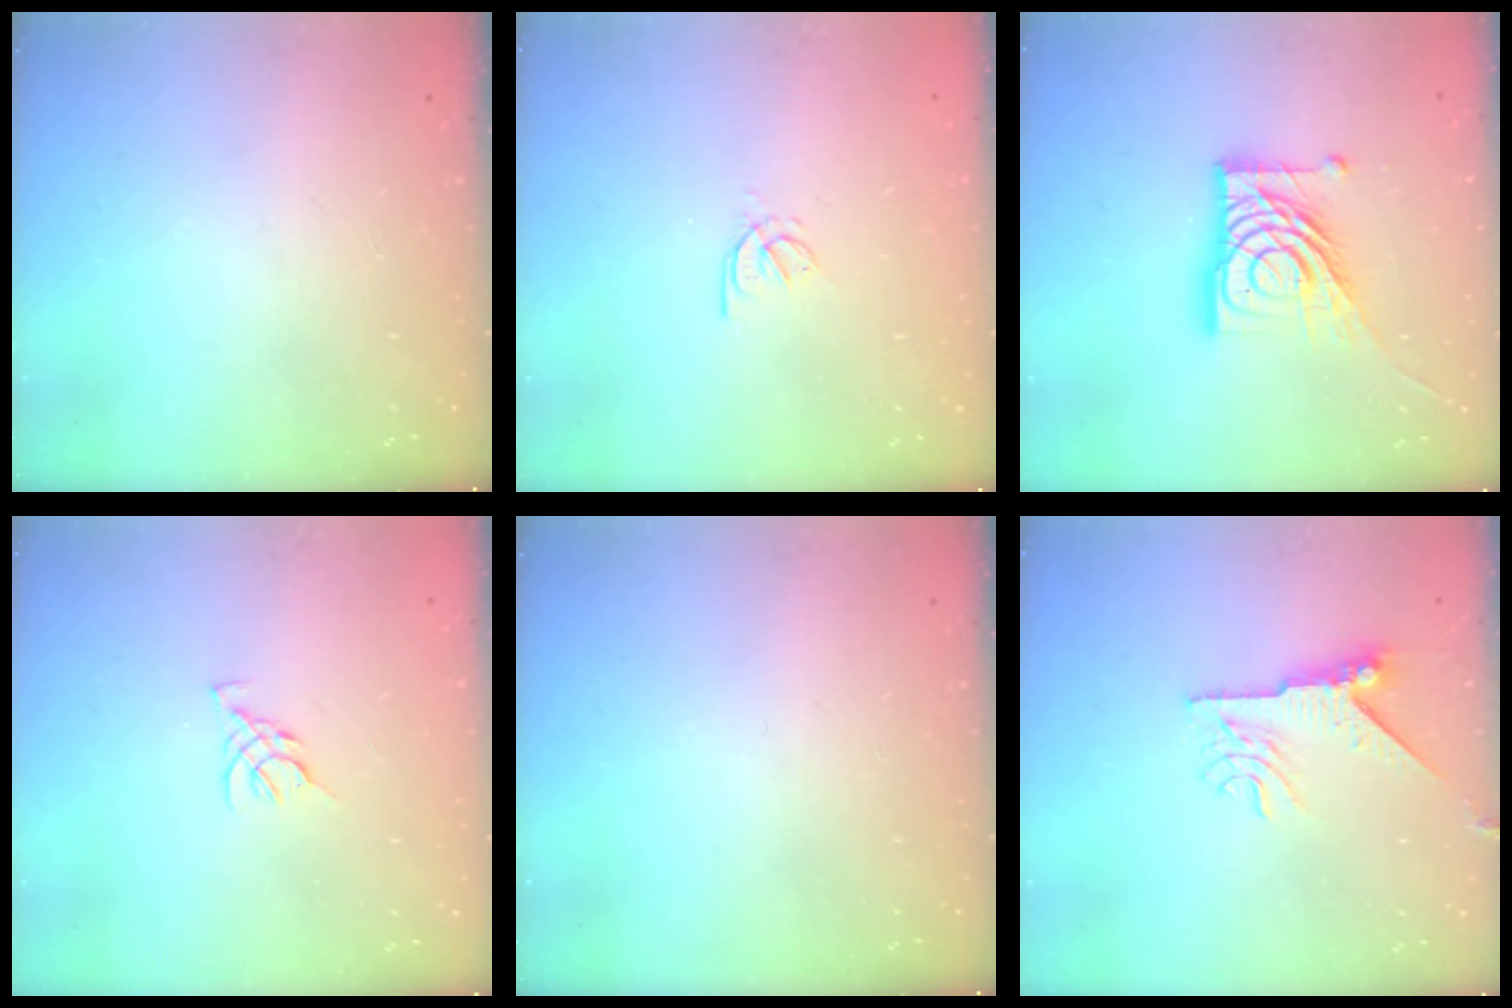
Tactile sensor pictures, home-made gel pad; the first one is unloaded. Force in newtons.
{"total": 1.7, "press": 1.6, "slide": 0.5}
{"total": 17.8, "press": 17.7, "slide": 2.0}
{"total": 3.6, "press": 3.5, "slide": 0.8}
{"total": 0.0}
{"total": 9.4, "press": 9.3, "slide": 1.3}